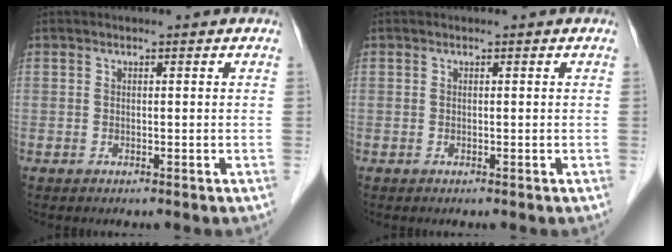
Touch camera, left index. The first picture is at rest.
{"total": 0.0}